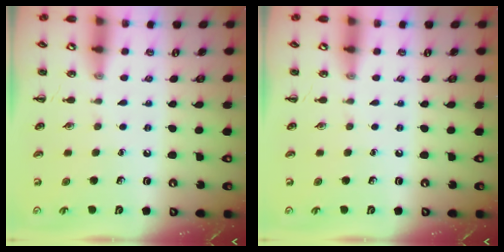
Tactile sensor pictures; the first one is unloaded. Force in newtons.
{"total": 0.0}